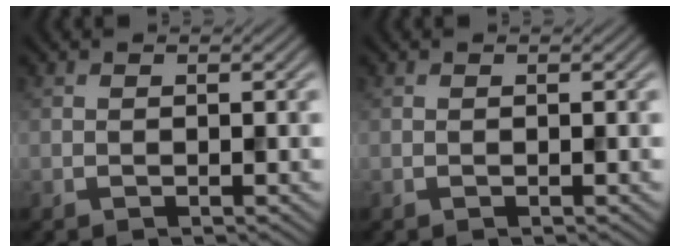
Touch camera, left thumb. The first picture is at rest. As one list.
[{"total": 0.0}]